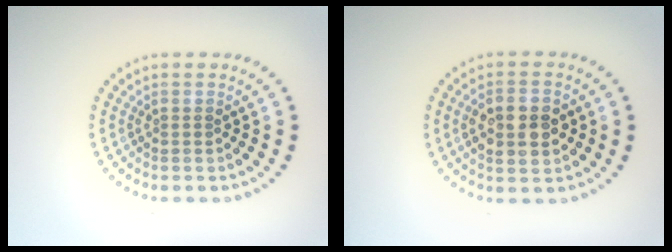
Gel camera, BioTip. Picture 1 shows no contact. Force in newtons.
{"total": 4.4, "press": 4.3, "slide": 0.4}